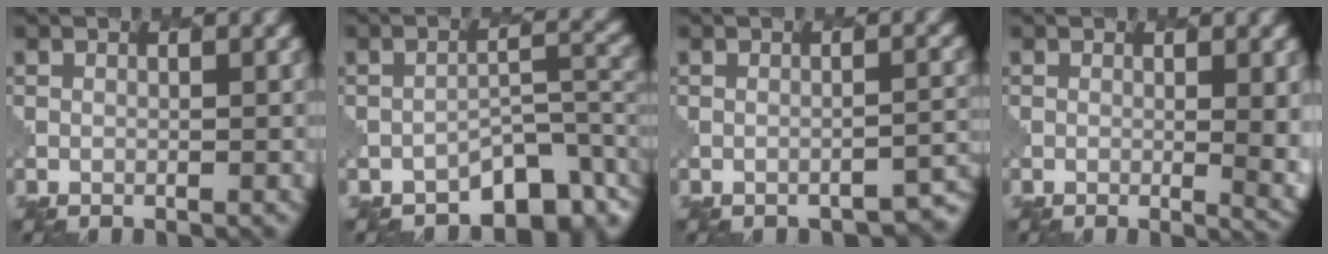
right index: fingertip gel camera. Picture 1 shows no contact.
{"total": 5.6, "force": [-3.9, 2.4, 3.2], "torque": [-0.031, 0.003, -0.061]}
{"total": 3.1, "force": [-2.8, 0.5, 1.2], "torque": [-0.011, 0.005, -0.036]}
{"total": 4.1, "force": [0.3, 1.3, 3.9], "torque": [-0.044, -0.010, 0.009]}